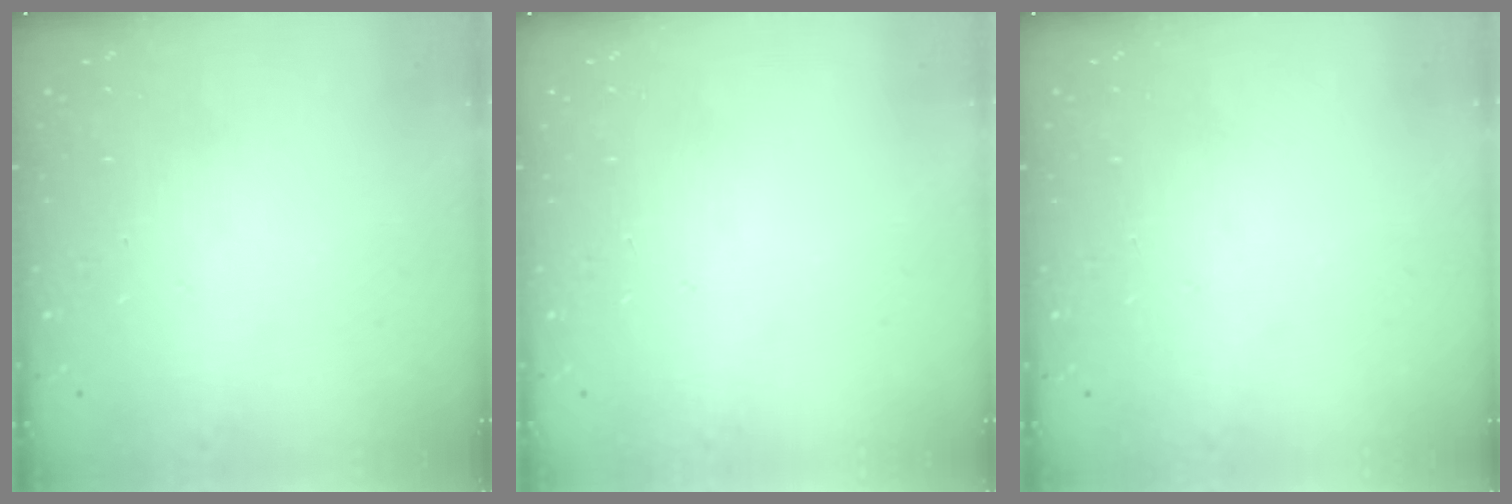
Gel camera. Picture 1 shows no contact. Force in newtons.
{"total": 0.0}
{"total": 0.0}